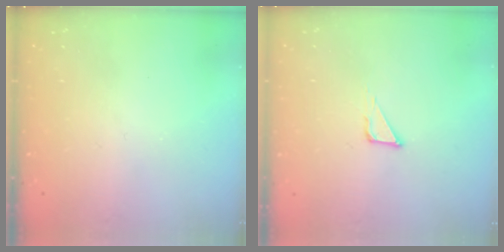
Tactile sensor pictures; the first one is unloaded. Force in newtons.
{"total": 2.3, "press": 2.3, "slide": 0.1}